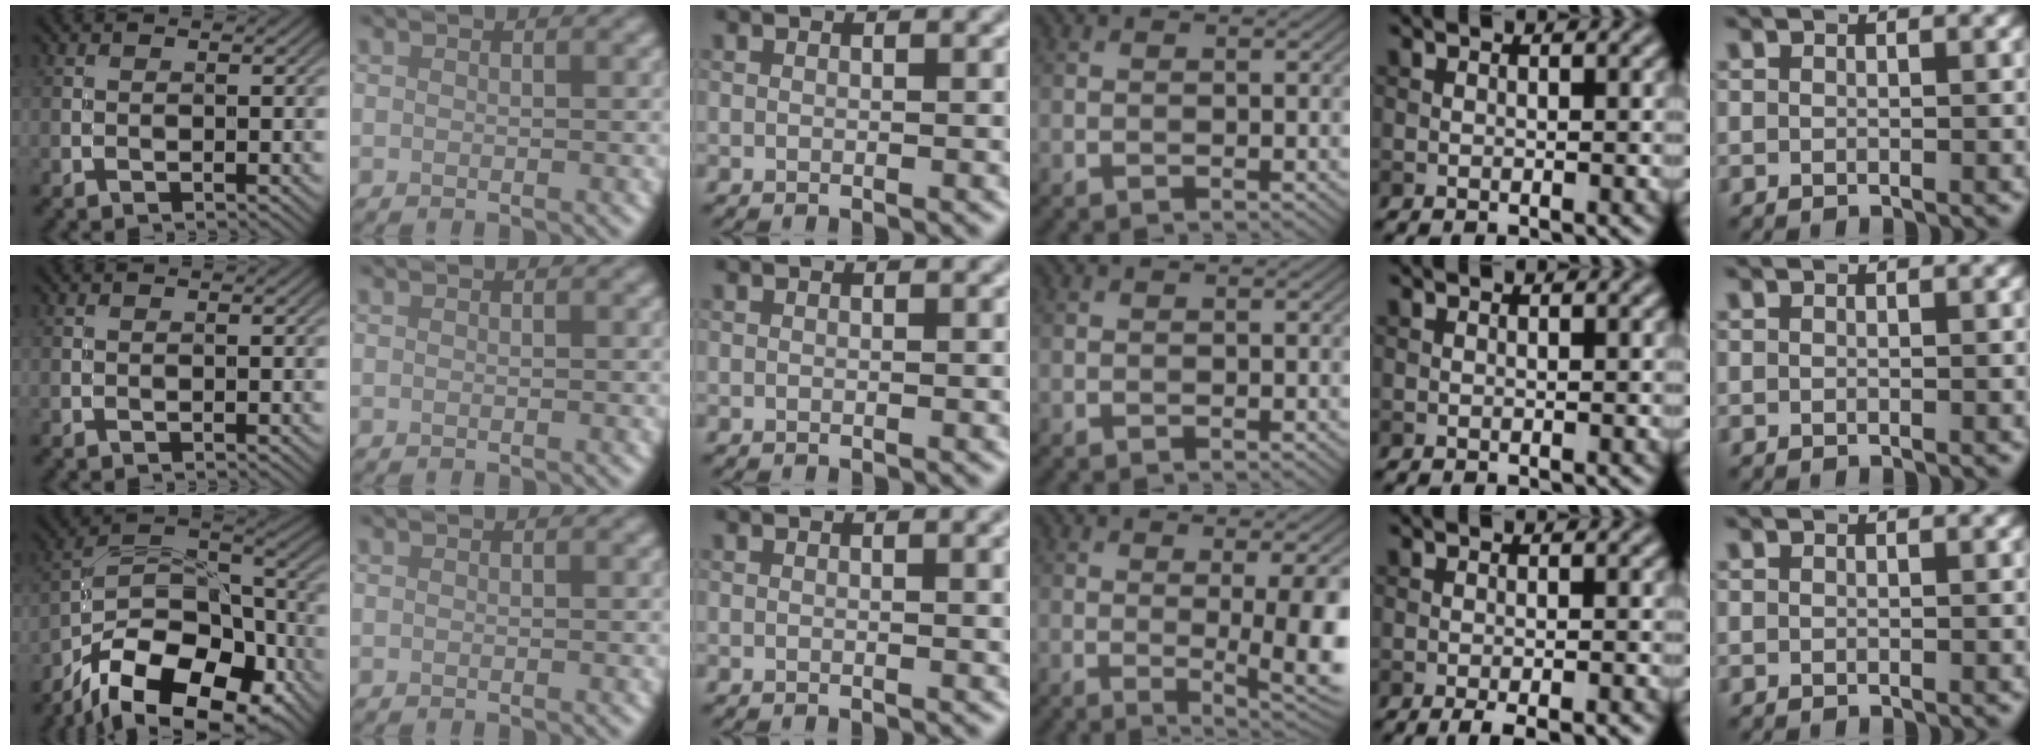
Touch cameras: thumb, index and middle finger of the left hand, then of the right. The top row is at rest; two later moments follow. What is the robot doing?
{"motion": "screw", "object": "medicine bottle"}